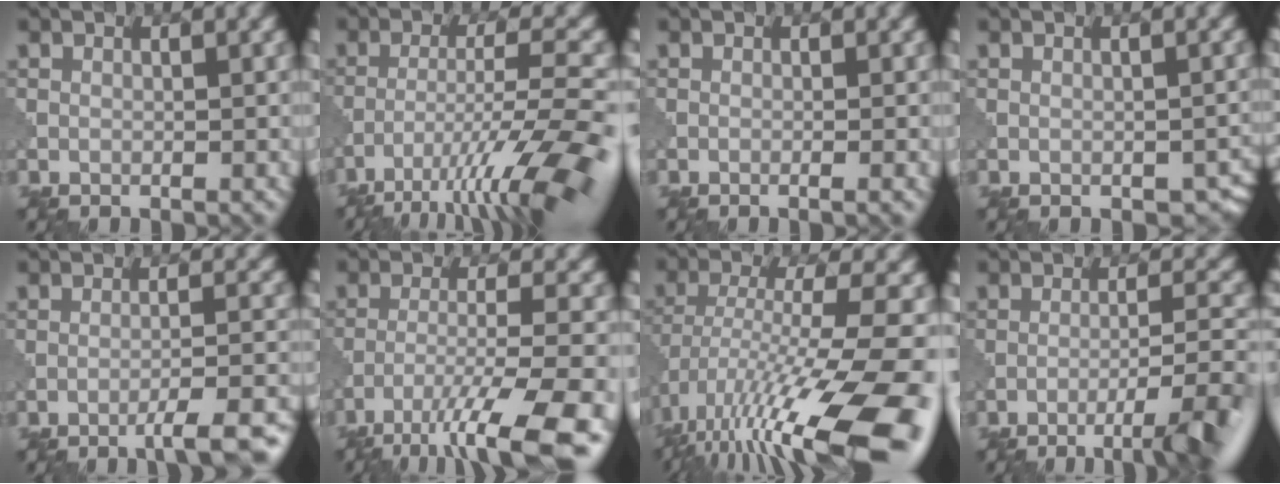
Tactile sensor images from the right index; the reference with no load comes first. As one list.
[{"total": 11.9, "force": [-7.4, 2.1, 9.1], "torque": [-0.150, 0.001, -0.115]}, {"total": 1.1, "force": [-0.3, 0.2, 1.1], "torque": [-0.012, -0.001, -0.010]}, {"total": 2.9, "force": [-0.9, 1.8, 2.0], "torque": [-0.023, -0.014, -0.002]}, {"total": 5.7, "force": [-3.9, 0.8, 4.0], "torque": [-0.054, 0.009, -0.062]}, {"total": 11.3, "force": [-7.7, 2.0, 8.0], "torque": [-0.134, -0.005, -0.124]}, {"total": 15.7, "force": [-7.7, 3.9, 13.1], "torque": [-0.240, -0.009, -0.119]}, {"total": 7.3, "force": [-4.3, 1.1, 5.8], "torque": [-0.080, 0.010, -0.068]}]